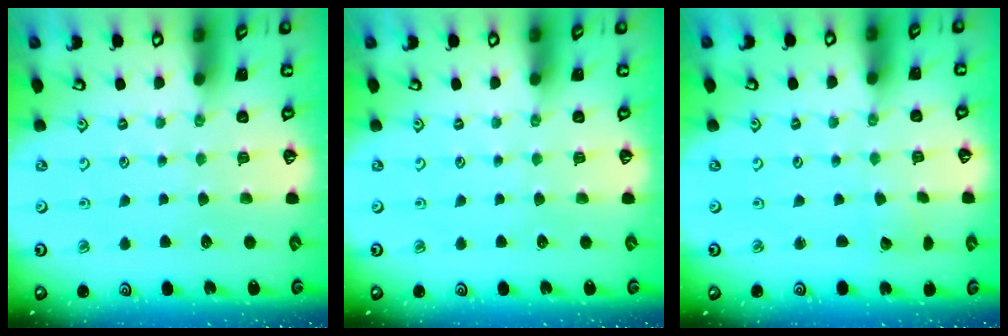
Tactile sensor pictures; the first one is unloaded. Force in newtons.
{"total": 0.0}
{"total": 1.4, "press": 1.4, "slide": 0.0}